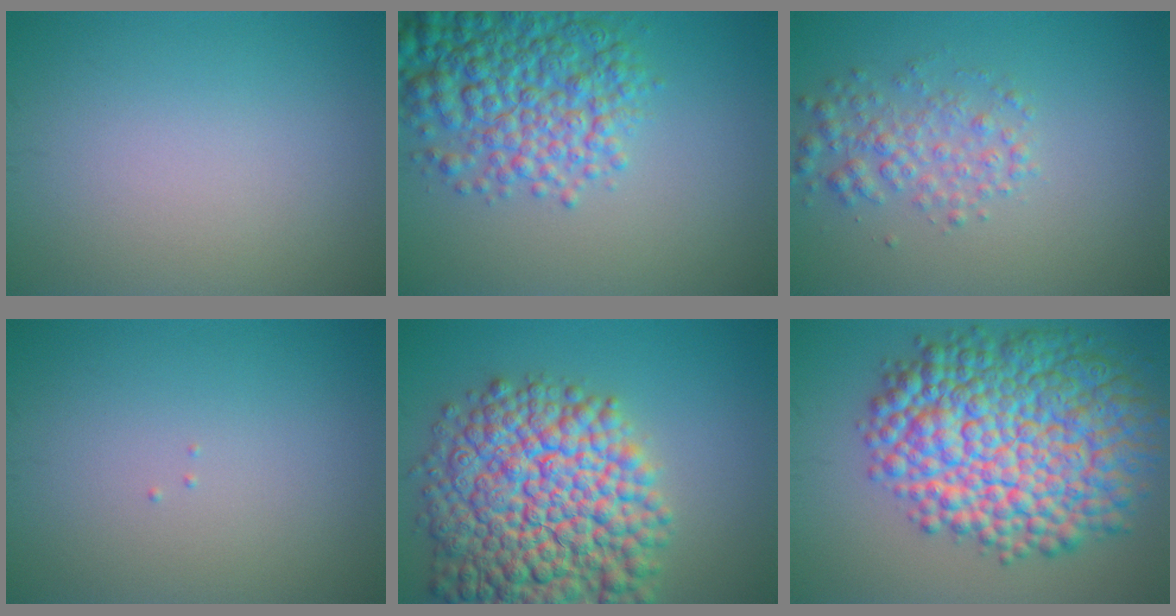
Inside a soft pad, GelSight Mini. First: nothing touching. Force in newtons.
{"total": 7.7, "press": 7.7, "slide": 0.2}
{"total": 2.9, "press": 2.9, "slide": 0.1}
{"total": 0.0}
{"total": 14.7, "press": 14.7, "slide": 0.6}
{"total": 14.4, "press": 14.4, "slide": 0.3}